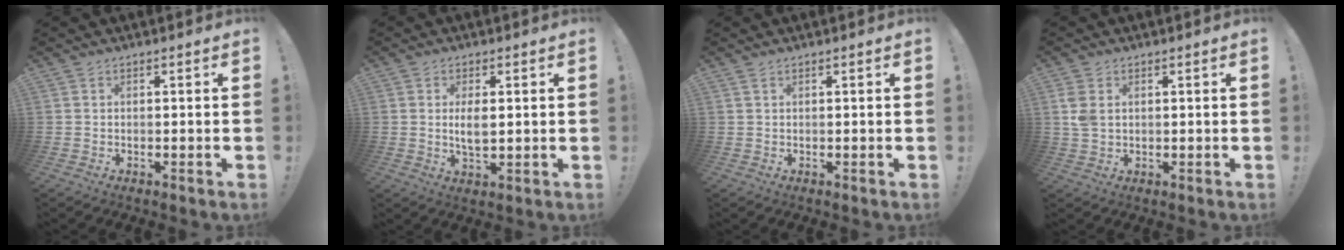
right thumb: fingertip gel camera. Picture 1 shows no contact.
{"total": 4.6, "force": [0.6, 1.9, 4.1], "torque": [-0.072, -0.007, 0.006]}
{"total": 0.9, "force": [0.5, 0.2, 0.7], "torque": [-0.016, 0.002, 0.009]}
{"total": 4.3, "force": [1.6, 2.8, 2.8], "torque": [-0.063, 0.001, 0.031]}